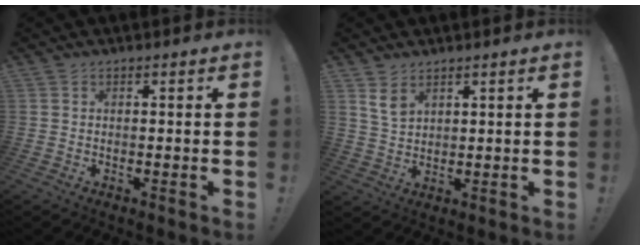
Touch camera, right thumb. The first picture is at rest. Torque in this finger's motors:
{"motor_torque": [-0.01, -0.03, 0.35, -0.54, 0.03]}